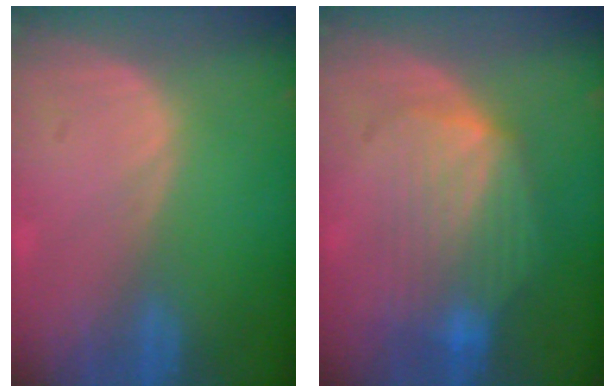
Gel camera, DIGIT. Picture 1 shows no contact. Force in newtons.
{"total": 8.4, "press": 7.9, "slide": 2.8}